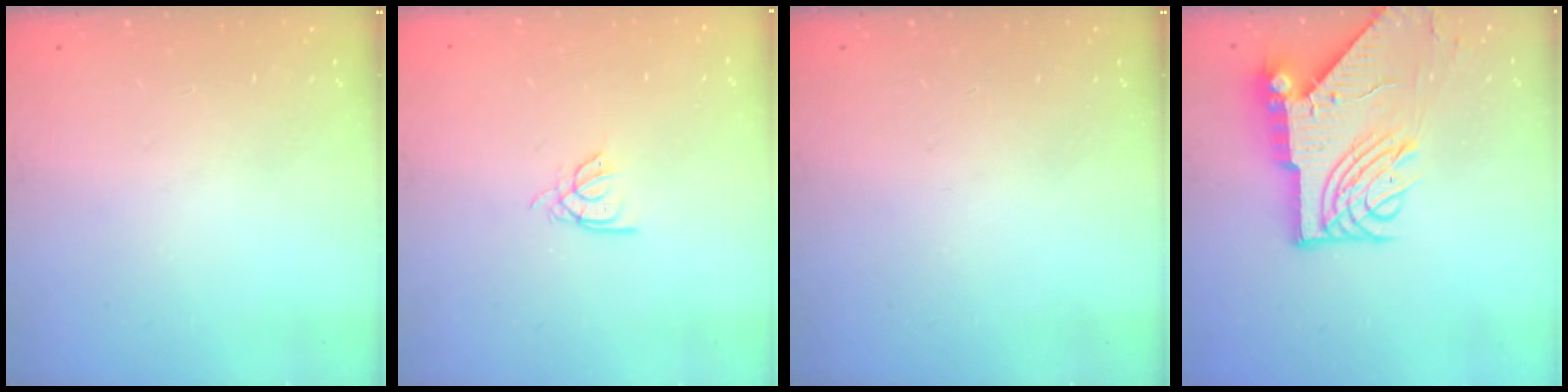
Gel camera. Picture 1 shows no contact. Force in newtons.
{"total": 2.4, "press": 2.4, "slide": 0.4}
{"total": 0.0}
{"total": 14.3, "press": 14.2, "slide": 1.7}